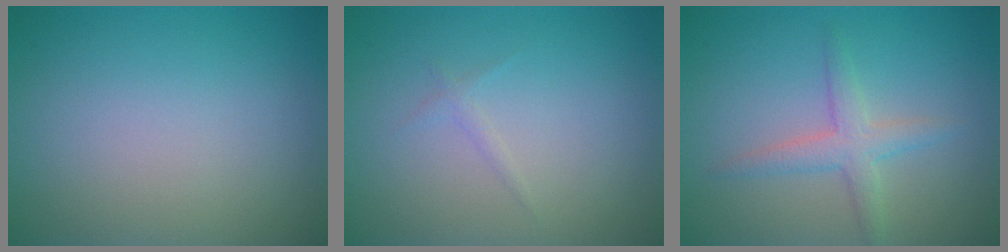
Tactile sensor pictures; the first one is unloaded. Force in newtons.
{"total": 1.2, "press": 1.2, "slide": 0.2}
{"total": 2.5, "press": 2.5, "slide": 0.1}